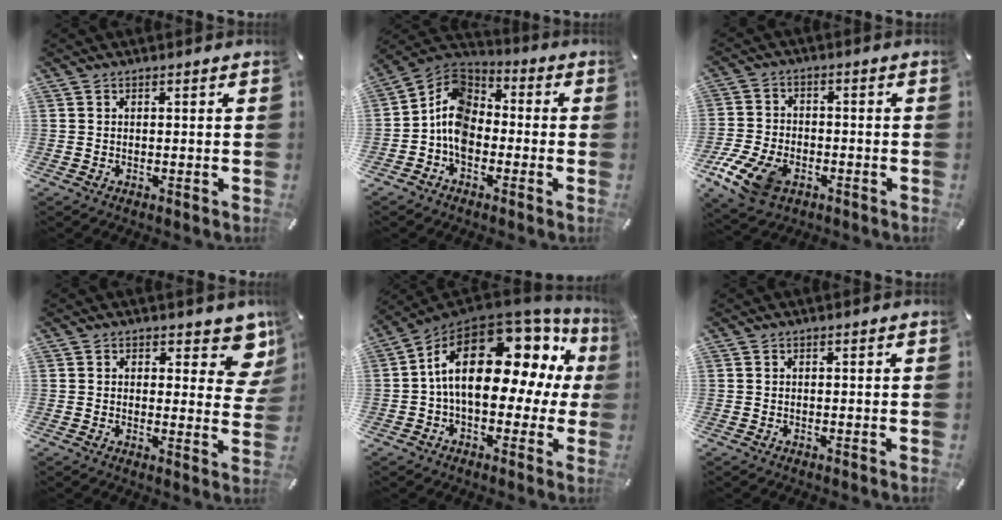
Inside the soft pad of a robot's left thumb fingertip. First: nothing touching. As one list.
[{"total": 9.8, "force": [-3.8, 7.1, 5.5], "torque": [-0.129, 0.016, -0.078]}, {"total": 10.6, "force": [-5.3, 6.7, 6.3], "torque": [-0.140, 0.021, -0.096]}, {"total": 8.4, "force": [4.6, 4.5, 5.4], "torque": [-0.039, -0.032, 0.074]}, {"total": 22.1, "force": [5.4, 11.8, 18.0], "torque": [-0.307, -0.032, 0.091]}, {"total": 0.0}]